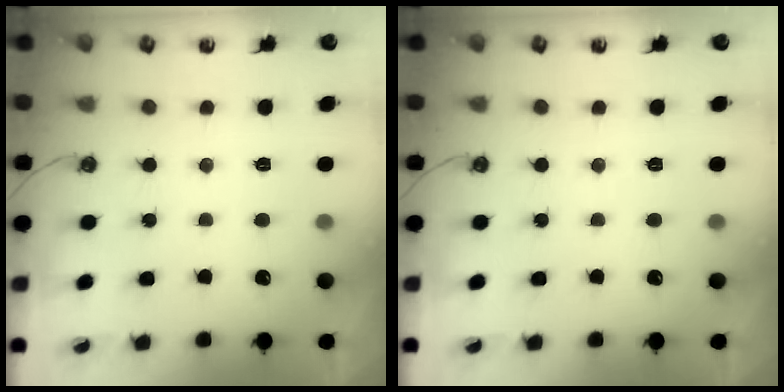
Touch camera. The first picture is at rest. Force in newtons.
{"total": 0.0}